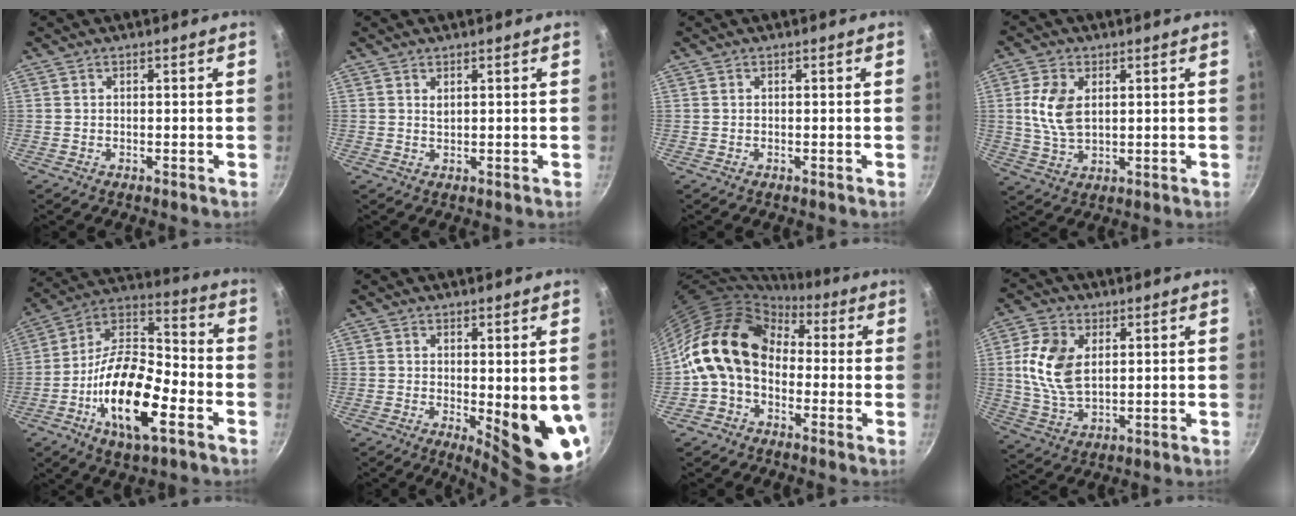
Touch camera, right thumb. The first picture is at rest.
{"total": 1.0, "force": [0.6, 0.4, 0.7], "torque": [-0.012, -0.004, 0.011]}
{"total": 0.0}
{"total": 8.4, "force": [1.7, 5.2, 6.4], "torque": [-0.123, -0.010, 0.035]}
{"total": 20.0, "force": [-7.4, 8.4, 16.5], "torque": [-0.285, 0.040, -0.148]}
{"total": 11.5, "force": [-0.6, 3.5, 10.9], "torque": [-0.112, -0.025, 0.002]}
{"total": 15.3, "force": [-0.3, 11.6, 9.9], "torque": [-0.155, 0.042, -0.027]}
{"total": 11.4, "force": [2.3, 7.1, 8.6], "torque": [-0.160, -0.012, 0.046]}